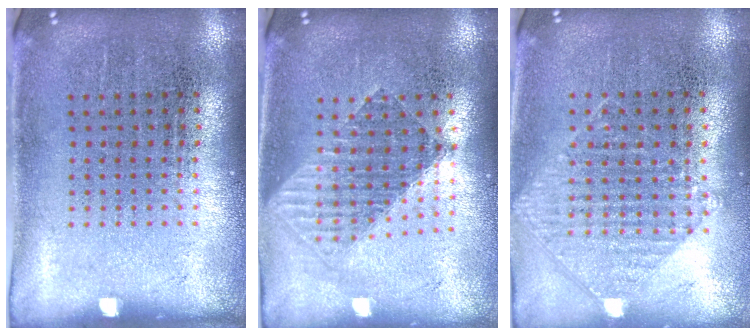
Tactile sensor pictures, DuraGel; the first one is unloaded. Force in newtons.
{"total": 1.6, "press": 1.4, "slide": 0.7}
{"total": 0.9, "press": 0.9, "slide": 0.1}